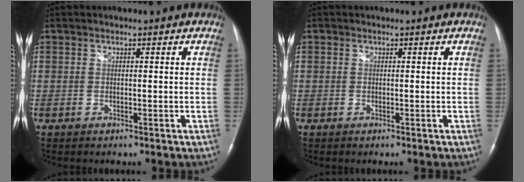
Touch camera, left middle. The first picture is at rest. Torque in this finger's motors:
{"motor_torque": [-0.01, -0.01, 0.00, 0.00]}